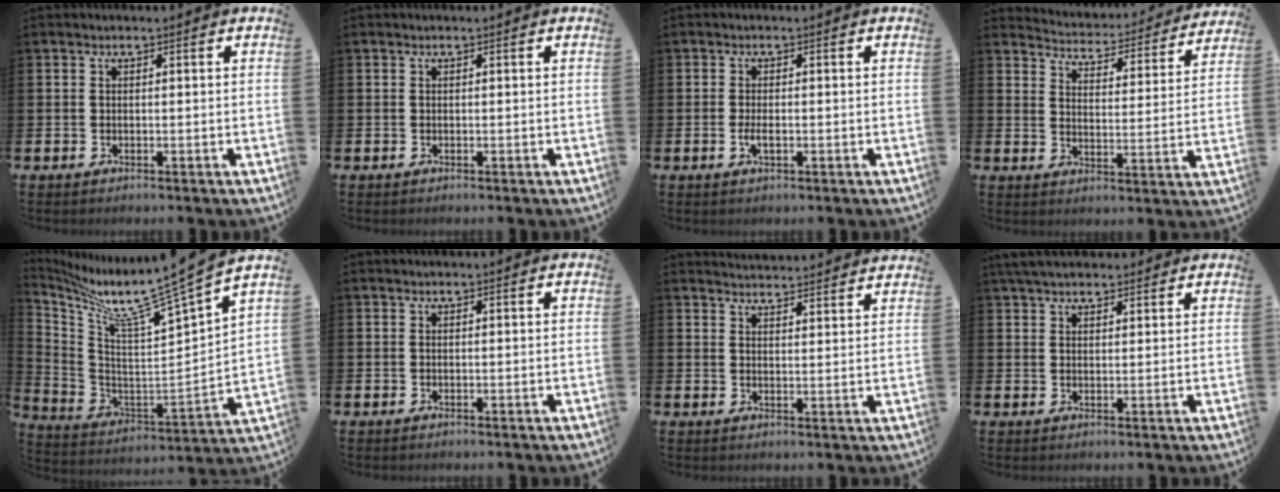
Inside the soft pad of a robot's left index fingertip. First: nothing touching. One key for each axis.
{"total": 0.0}
{"total": 1.8, "fx": -0.4, "fy": 0.7, "fz": 1.6, "tx": -0.028, "ty": -0.001, "tz": -0.007}
{"total": 4.4, "fx": 4.4, "fy": 0.7, "fz": 0.3, "tx": -0.029, "ty": -0.042, "tz": 0.070}
{"total": 10.0, "fx": 8.7, "fy": -0.2, "fz": 5.1, "tx": -0.133, "ty": -0.078, "tz": 0.134}
{"total": 0.0}
{"total": 3.8, "fx": 3.8, "fy": 0.0, "fz": -0.3, "tx": -0.003, "ty": -0.027, "tz": 0.068}
{"total": 4.2, "fx": 3.7, "fy": 1.4, "fz": 1.4, "tx": -0.032, "ty": -0.006, "tz": 0.069}